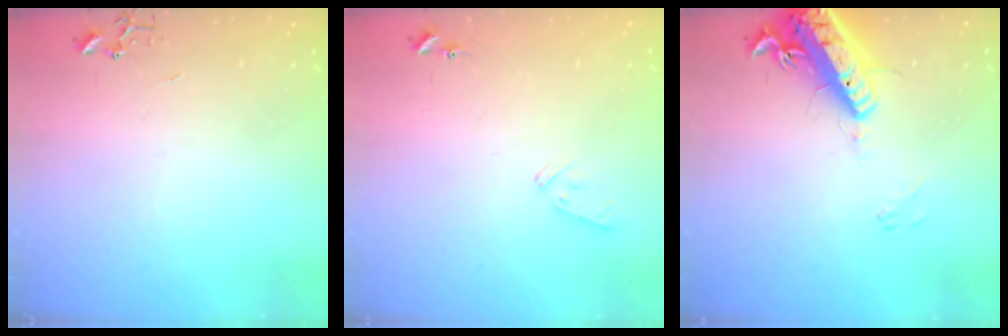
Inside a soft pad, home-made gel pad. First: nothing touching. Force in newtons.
{"total": 6.7, "press": 6.7, "slide": 0.7}
{"total": 19.0, "press": 18.7, "slide": 3.7}